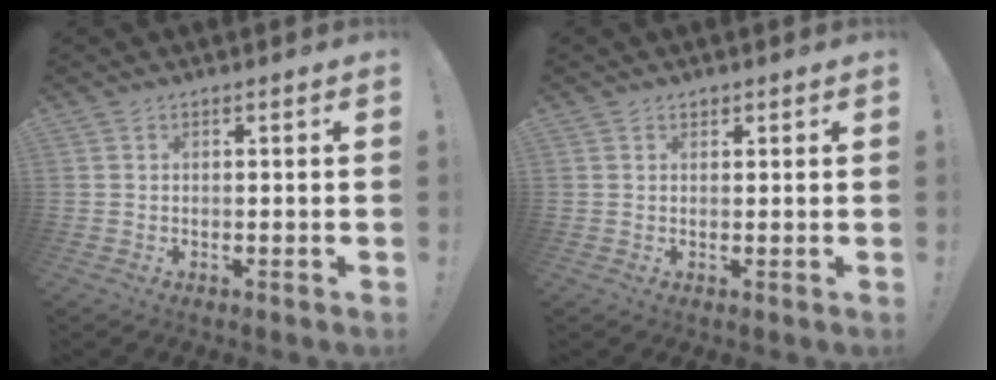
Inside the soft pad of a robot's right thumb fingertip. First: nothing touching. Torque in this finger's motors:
{"motor_torque": [-0.03, 0.02, 0.00, 0.00, 0.00]}